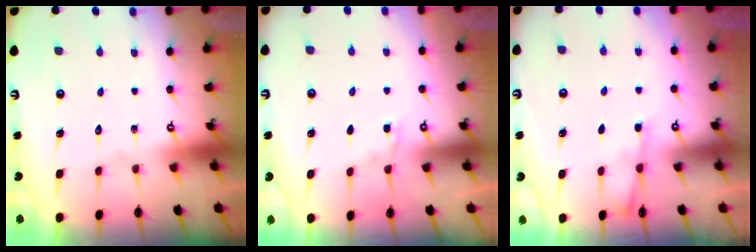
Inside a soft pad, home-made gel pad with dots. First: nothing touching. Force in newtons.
{"total": 4.2, "press": 4.1, "slide": 0.6}
{"total": 2.3, "press": 2.3, "slide": 0.3}